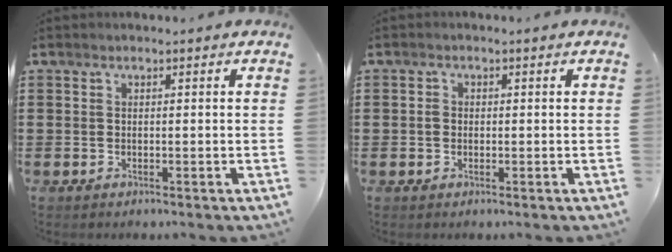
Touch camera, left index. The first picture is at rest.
{"total": 1.1, "force": [-0.1, 0.9, 0.5], "torque": [-0.012, 0.006, -0.002]}